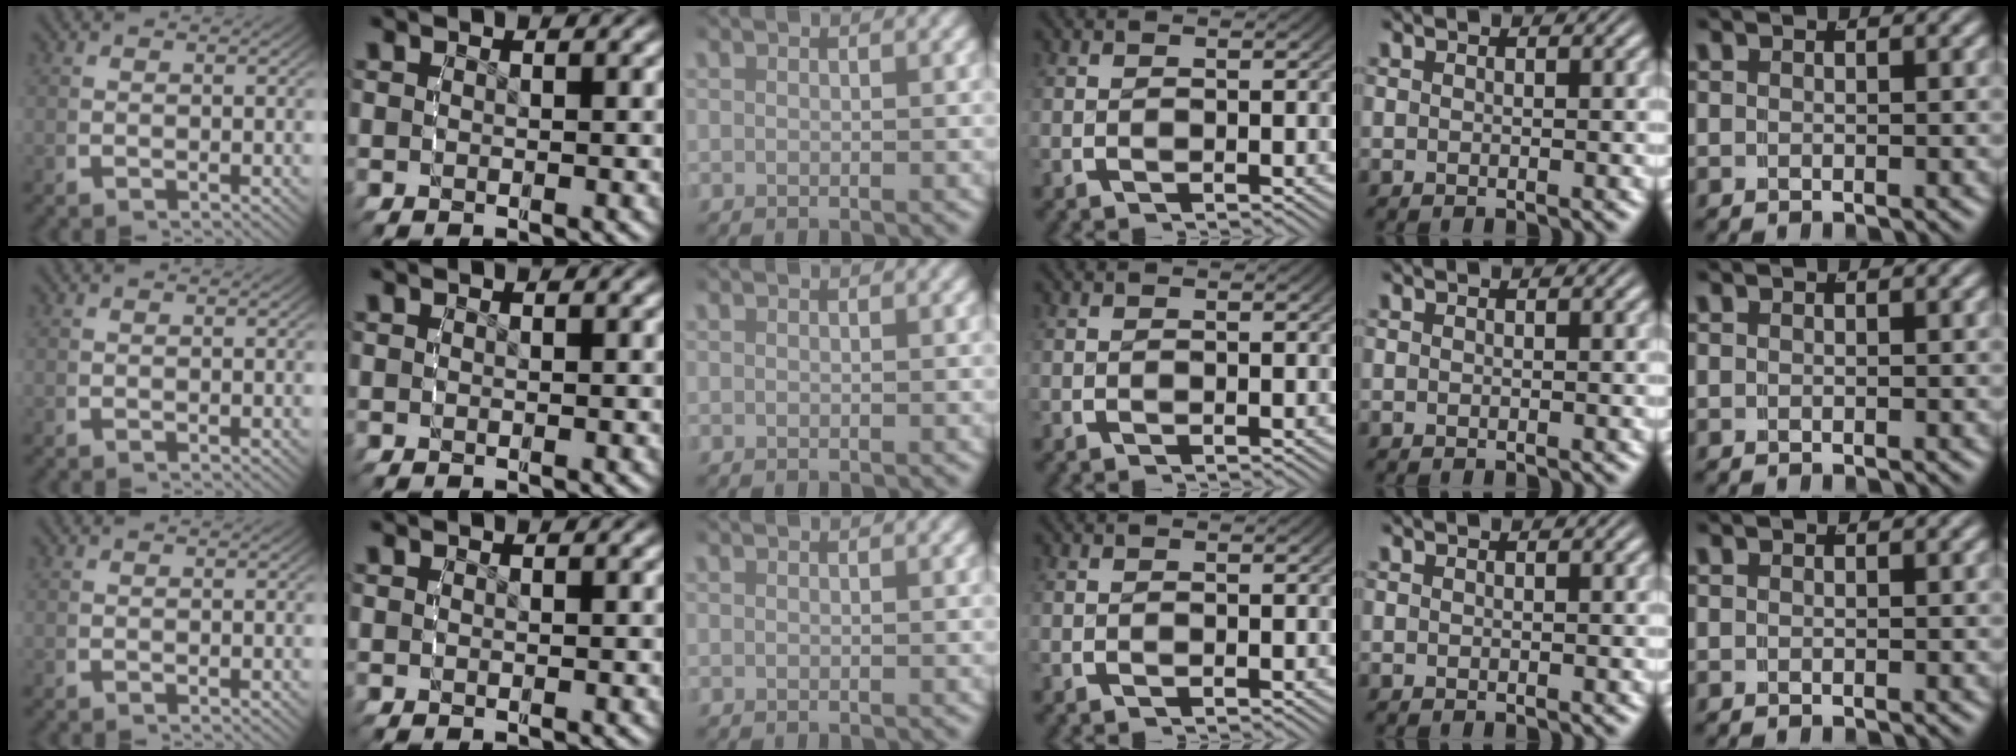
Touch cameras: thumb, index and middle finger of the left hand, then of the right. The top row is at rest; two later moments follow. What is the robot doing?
{"motion": "grasp_and_lifting", "object": "dispenser bottle"}